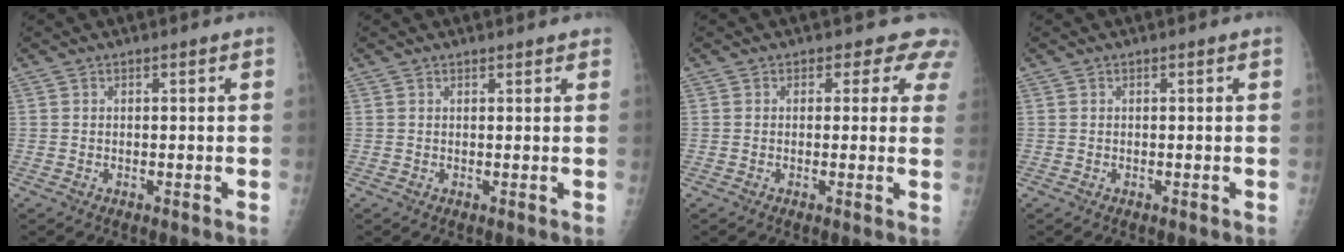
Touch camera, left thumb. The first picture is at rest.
{"total": 1.6, "force": [1.5, 0.5, 0.6], "torque": [0.000, -0.001, 0.018]}
{"total": 5.1, "force": [4.1, 3.0, 0.4], "torque": [0.036, -0.016, 0.022]}
{"total": 0.0}